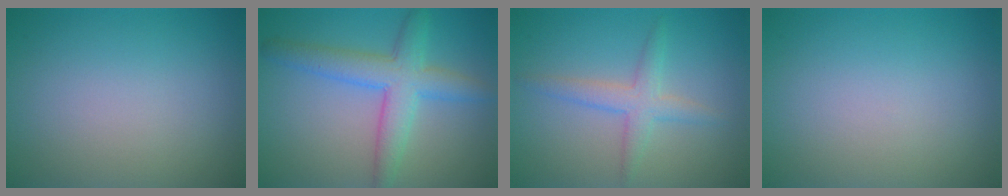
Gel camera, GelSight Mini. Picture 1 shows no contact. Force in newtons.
{"total": 5.2, "press": 5.2, "slide": 0.1}
{"total": 2.7, "press": 2.7, "slide": 0.1}
{"total": 0.0}